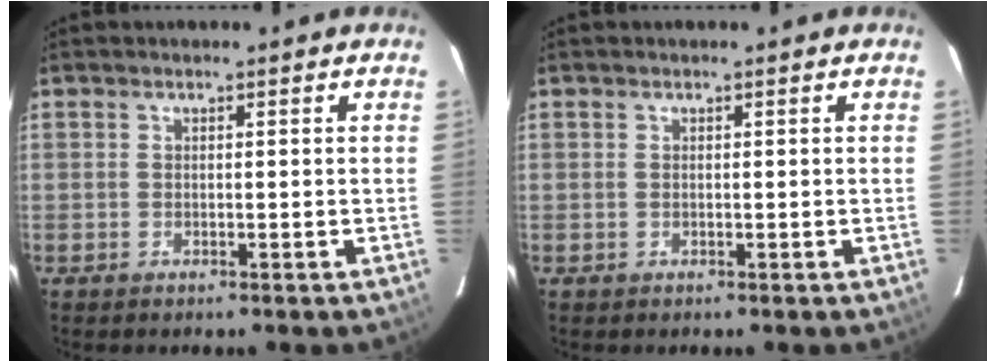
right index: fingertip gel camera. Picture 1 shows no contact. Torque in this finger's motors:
{"motor_torque": [0.01, -0.01, 0.04, 0.01]}